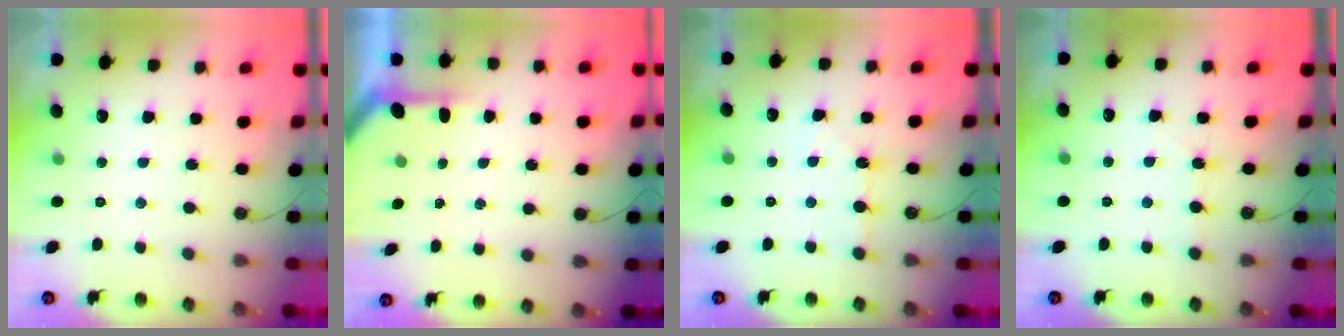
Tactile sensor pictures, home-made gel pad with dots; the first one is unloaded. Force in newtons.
{"total": 2.7, "press": 2.7, "slide": 0.2}
{"total": 4.9, "press": 4.8, "slide": 0.8}
{"total": 1.8, "press": 1.8, "slide": 0.3}